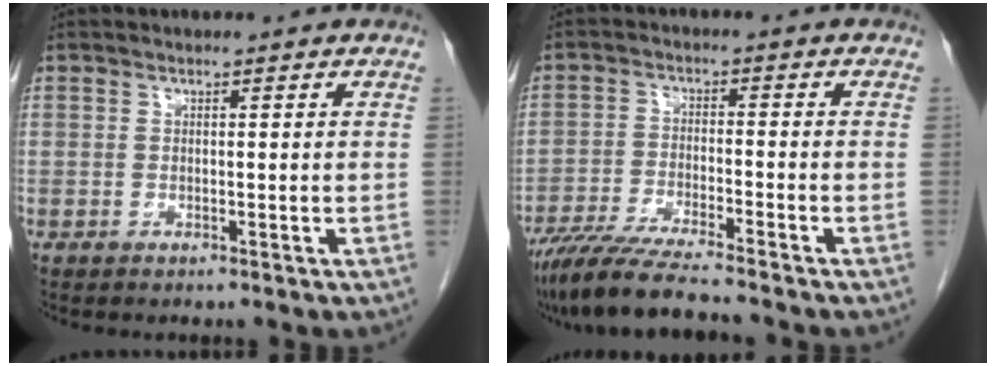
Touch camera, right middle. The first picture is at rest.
{"total": 9.4, "force": [-8.3, -0.6, 4.4], "torque": [-0.073, -0.028, -0.145]}